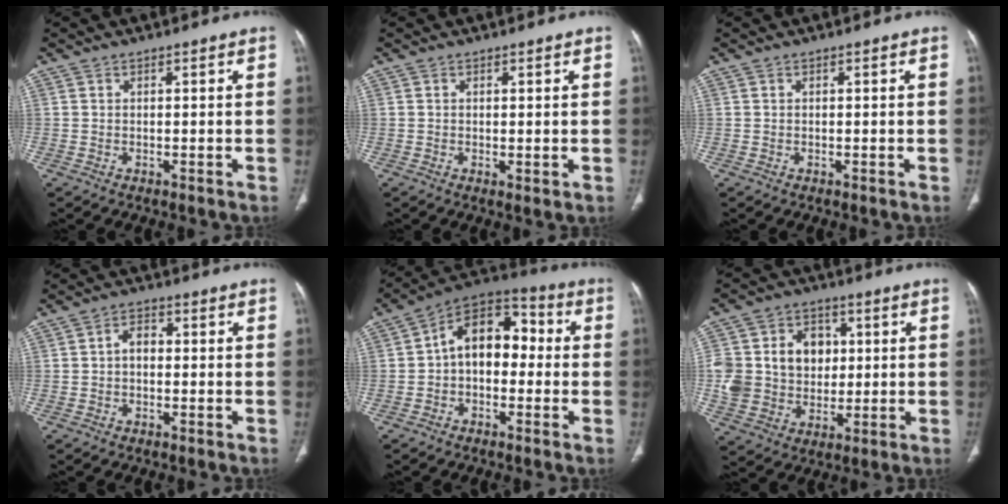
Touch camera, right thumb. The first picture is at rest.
{"total": 1.0, "force": [0.0, 0.3, 1.0], "torque": [-0.023, -0.008, 0.004]}
{"total": 0.0}
{"total": 3.3, "force": [-0.2, 2.3, 2.4], "torque": [-0.031, 0.015, -0.009]}
{"total": 12.9, "force": [-0.2, 8.6, 9.6], "torque": [-0.112, 0.044, -0.019]}
{"total": 17.2, "force": [2.2, 14.3, 9.3], "torque": [-0.151, 0.023, 0.056]}